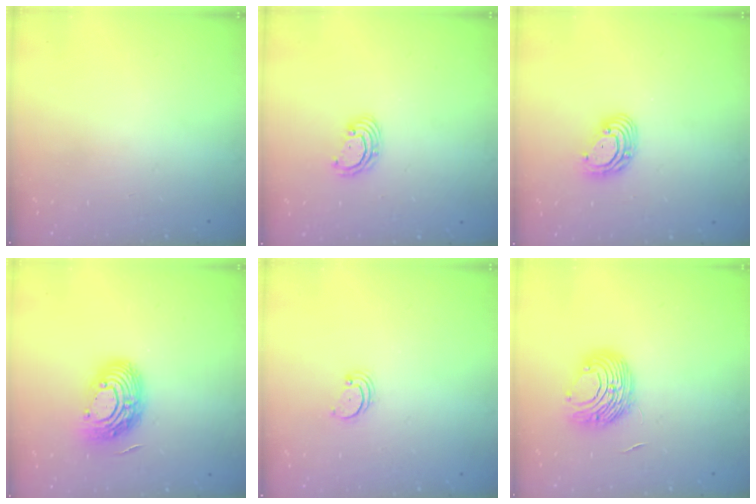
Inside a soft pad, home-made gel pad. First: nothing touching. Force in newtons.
{"total": 3.1, "press": 3.1, "slide": 0.1}
{"total": 8.8, "press": 8.6, "slide": 1.7}
{"total": 14.5, "press": 14.5, "slide": 1.0}
{"total": 2.2, "press": 2.2, "slide": 0.2}
{"total": 9.4, "press": 9.3, "slide": 1.0}